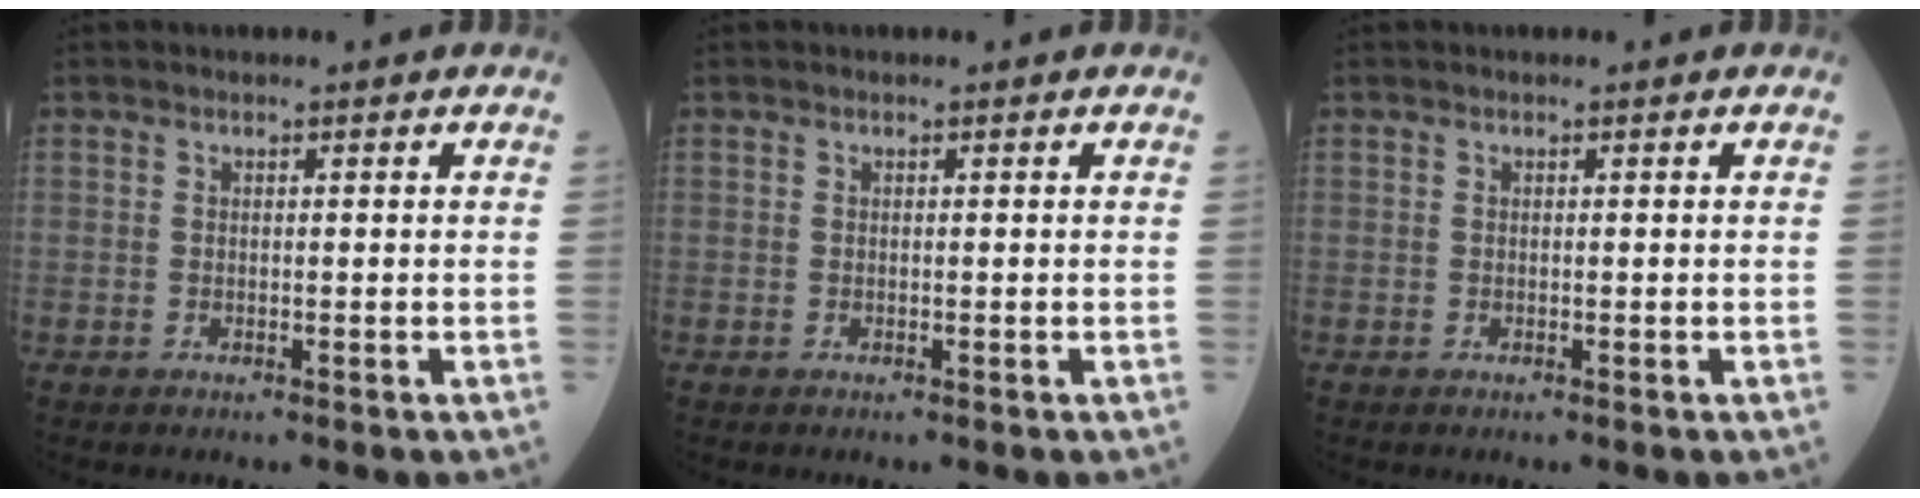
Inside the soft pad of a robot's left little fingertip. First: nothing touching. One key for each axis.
{"total": 0.0}
{"total": 0.0}